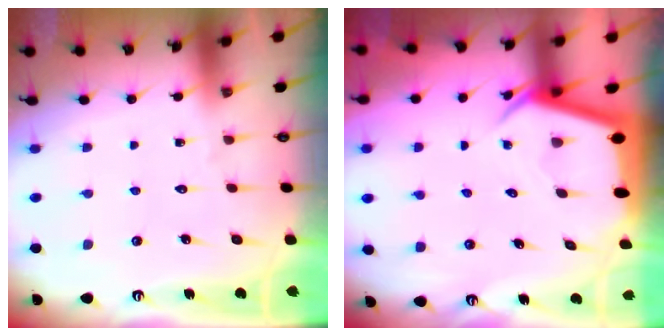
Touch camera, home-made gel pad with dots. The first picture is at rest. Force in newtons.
{"total": 4.0, "press": 4.0, "slide": 0.4}